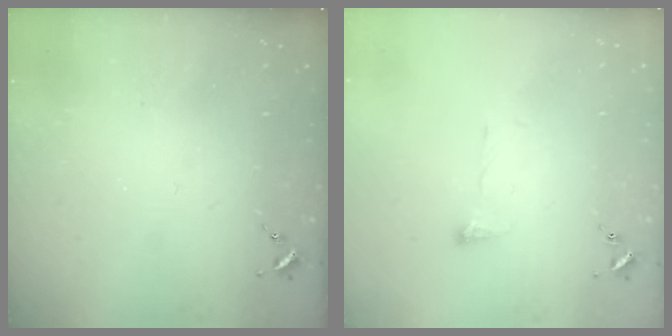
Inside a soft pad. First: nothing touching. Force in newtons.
{"total": 3.6, "press": 3.6, "slide": 0.5}